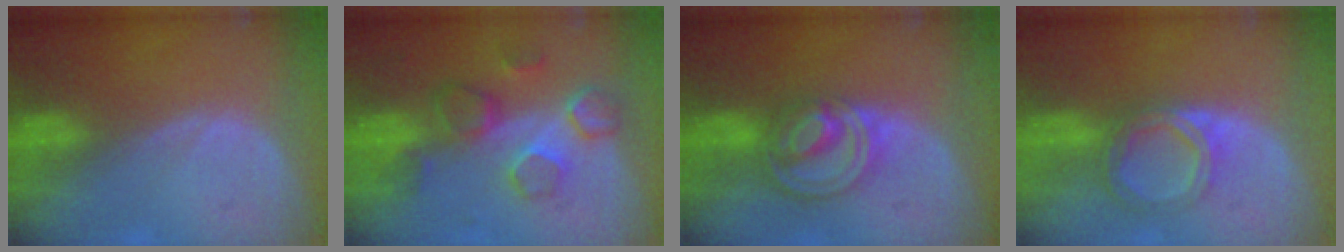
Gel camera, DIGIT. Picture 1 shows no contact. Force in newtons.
{"total": 8.4, "press": 7.7, "slide": 3.4}
{"total": 7.9, "press": 6.8, "slide": 3.9}
{"total": 5.6, "press": 5.3, "slide": 1.9}